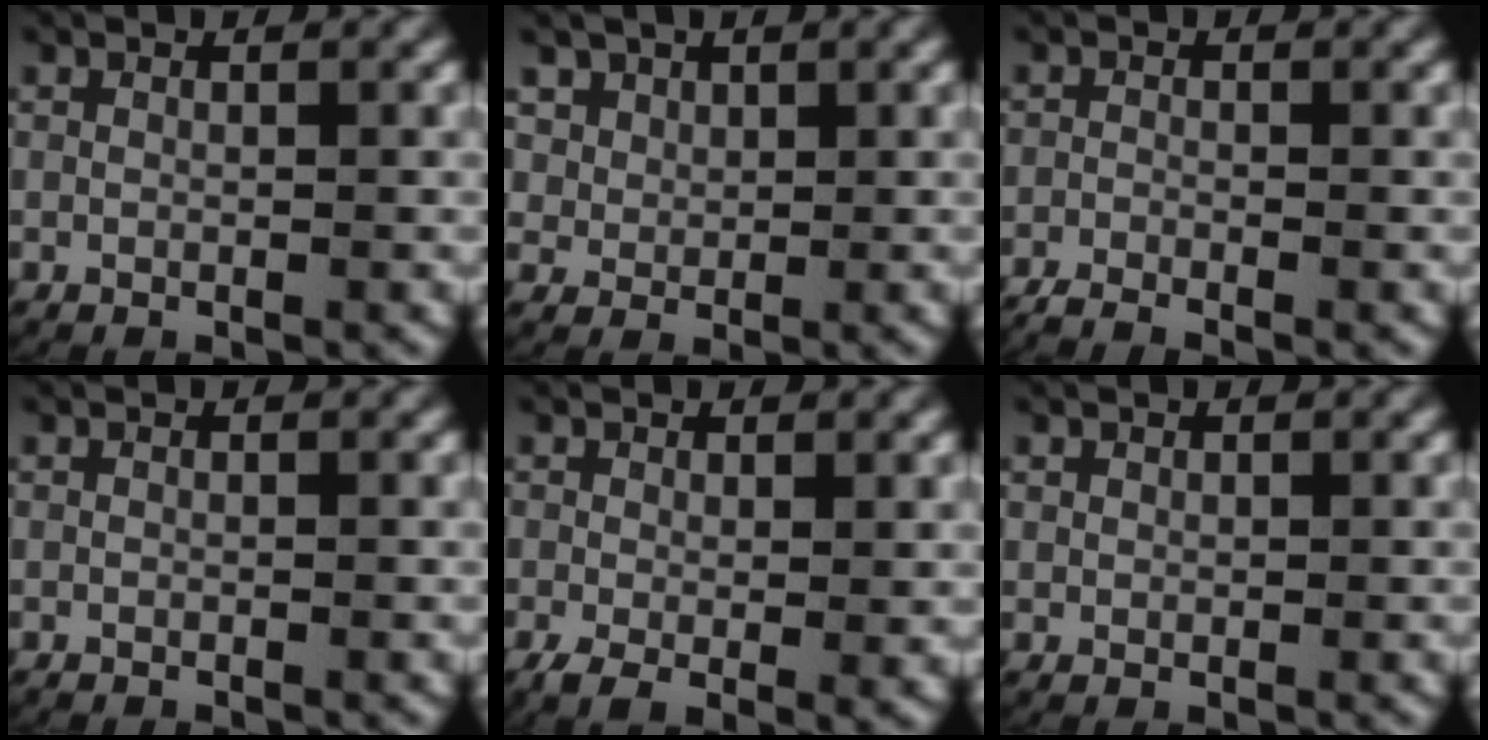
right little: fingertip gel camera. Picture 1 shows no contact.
{"total": 2.7, "force": [1.4, 2.3, 0.4], "torque": [-0.017, -0.003, 0.033]}
{"total": 2.6, "force": [-2.3, 0.8, 0.8], "torque": [-0.020, -0.010, -0.039]}
{"total": 0.0}
{"total": 2.6, "force": [-0.7, 1.1, 2.2], "torque": [-0.035, -0.017, -0.003]}
{"total": 0.6, "force": [0.2, 0.6, 0.1], "torque": [-0.007, -0.002, 0.006]}